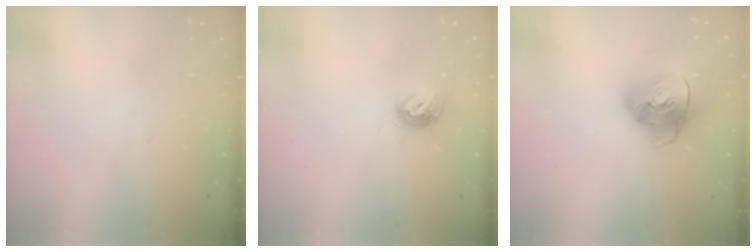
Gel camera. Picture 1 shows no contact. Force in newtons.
{"total": 8.3, "press": 8.3, "slide": 0.2}
{"total": 16.3, "press": 16.1, "slide": 2.4}